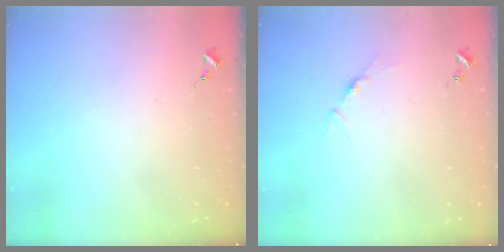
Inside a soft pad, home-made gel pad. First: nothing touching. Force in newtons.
{"total": 3.5, "press": 3.5, "slide": 0.4}